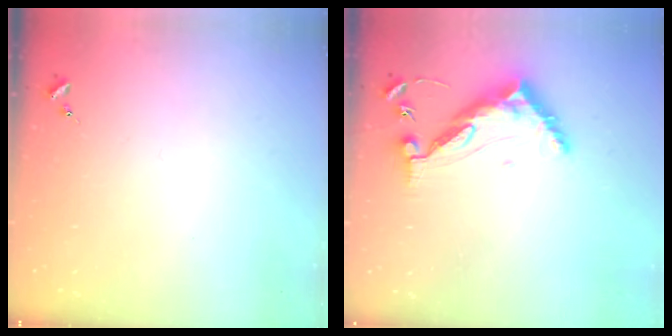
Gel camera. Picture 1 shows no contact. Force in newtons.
{"total": 10.6, "press": 10.5, "slide": 0.9}